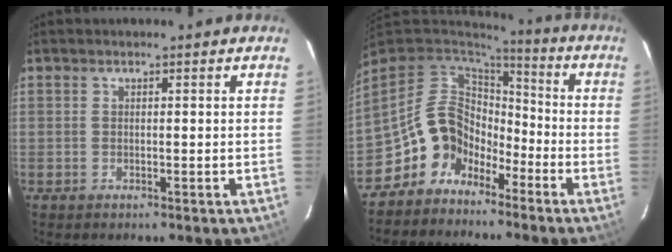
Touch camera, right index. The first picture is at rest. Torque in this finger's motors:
{"motor_torque": [0.60, -0.45, 0.03, -0.04]}